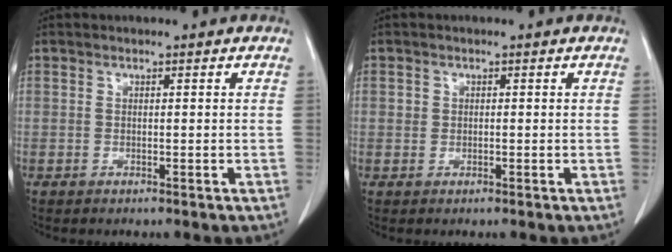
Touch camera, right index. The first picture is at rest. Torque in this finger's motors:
{"motor_torque": [0.01, -0.06, -0.03, 0.00]}